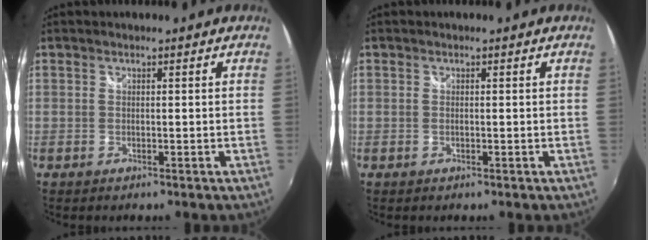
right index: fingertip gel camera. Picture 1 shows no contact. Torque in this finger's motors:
{"motor_torque": [0.11, 0.08, -0.01, 0.00]}